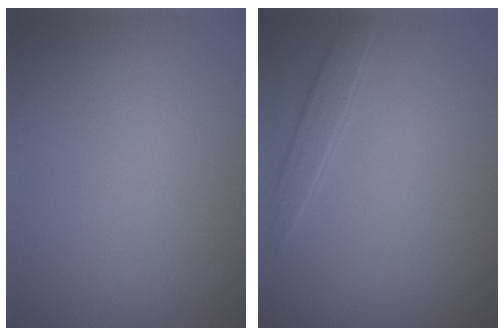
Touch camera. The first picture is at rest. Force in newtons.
{"total": 1.6, "press": 1.6, "slide": 0.1}